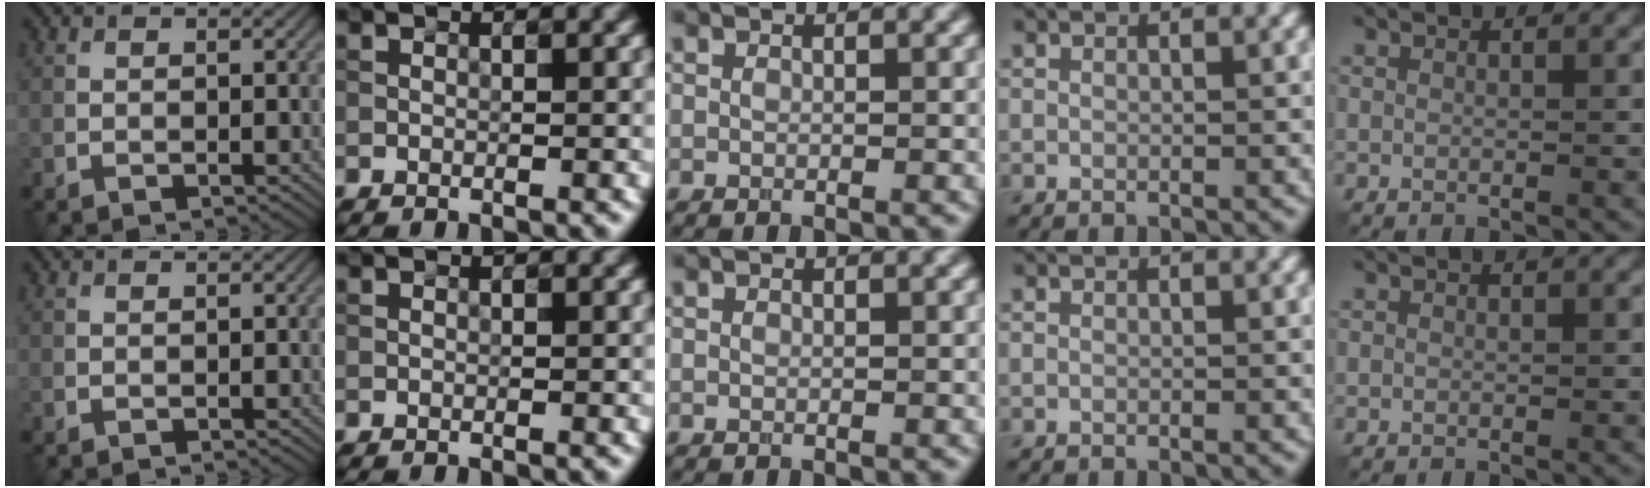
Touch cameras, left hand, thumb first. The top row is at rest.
{}